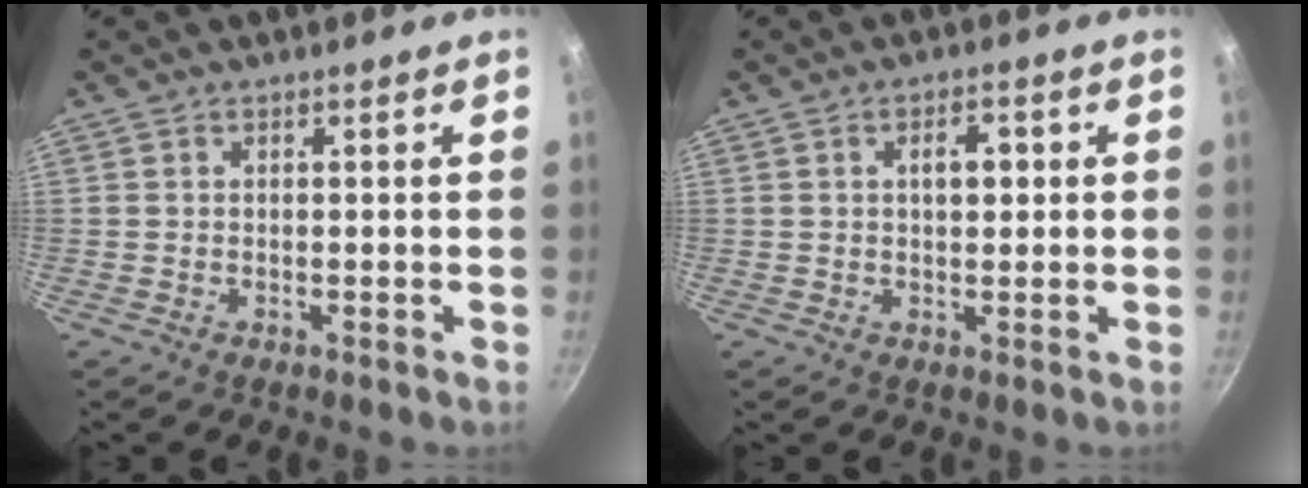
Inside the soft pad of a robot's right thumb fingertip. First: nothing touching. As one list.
[{"total": 4.1, "force": [0.8, 2.2, 3.4], "torque": [-0.034, 0.005, 0.009]}]